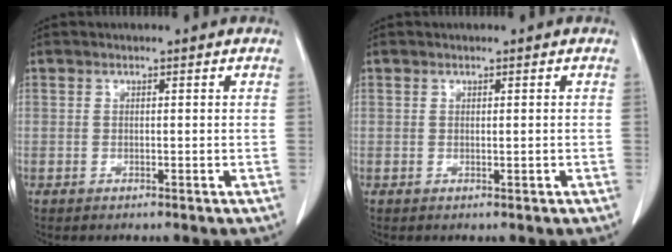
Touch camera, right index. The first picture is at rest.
{"total": 0.0}